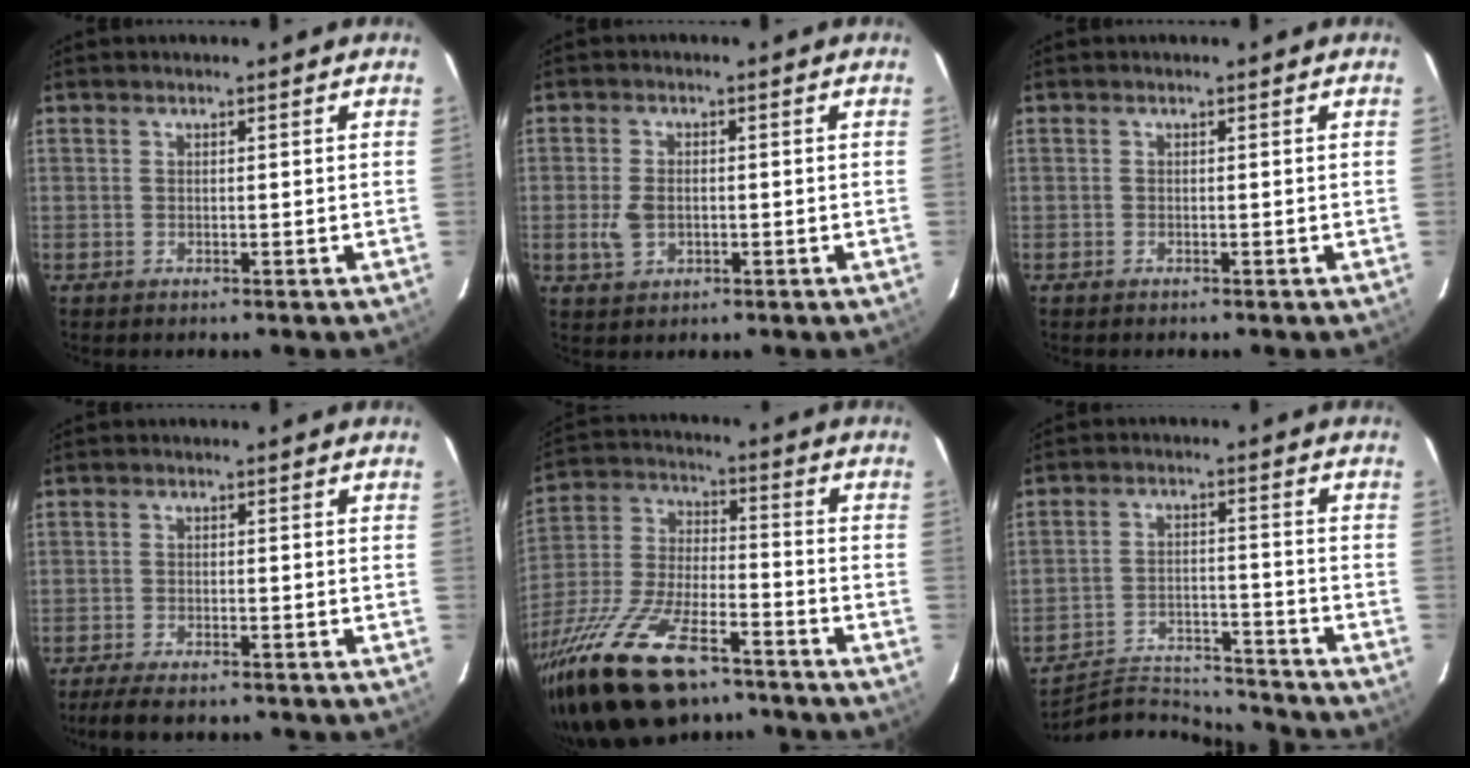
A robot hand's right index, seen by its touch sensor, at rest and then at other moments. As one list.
[{"total": 4.4, "force": [-0.8, 3.0, 3.1], "torque": [-0.068, 0.000, -0.010]}, {"total": 0.0}, {"total": 7.1, "force": [-6.0, 1.6, 3.5], "torque": [-0.086, -0.022, -0.102]}, {"total": 26.9, "force": [-18.7, 10.2, 16.3], "torque": [-0.335, -0.036, -0.312]}, {"total": 14.1, "force": [-13.9, 2.1, 1.1], "torque": [-0.041, 0.019, -0.211]}]